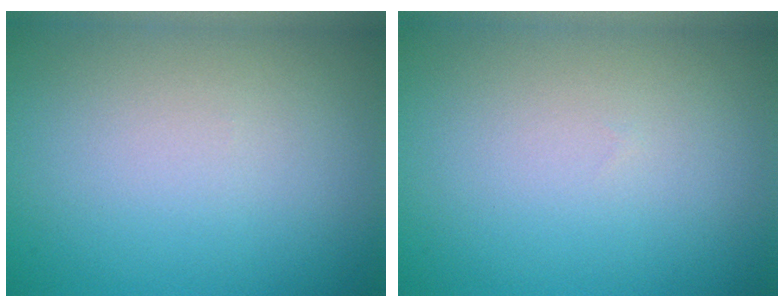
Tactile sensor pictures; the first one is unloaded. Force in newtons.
{"total": 0.0}